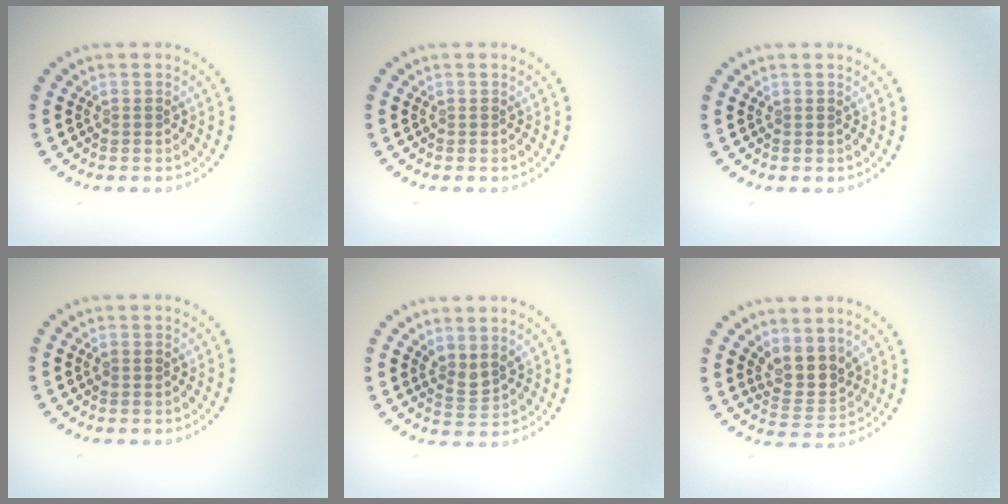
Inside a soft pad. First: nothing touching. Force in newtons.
{"total": 0.0}
{"total": 0.0}
{"total": 0.6, "press": 0.6, "slide": 0.1}
{"total": 1.9, "press": 1.5, "slide": 1.2}
{"total": 3.5, "press": 3.0, "slide": 1.8}